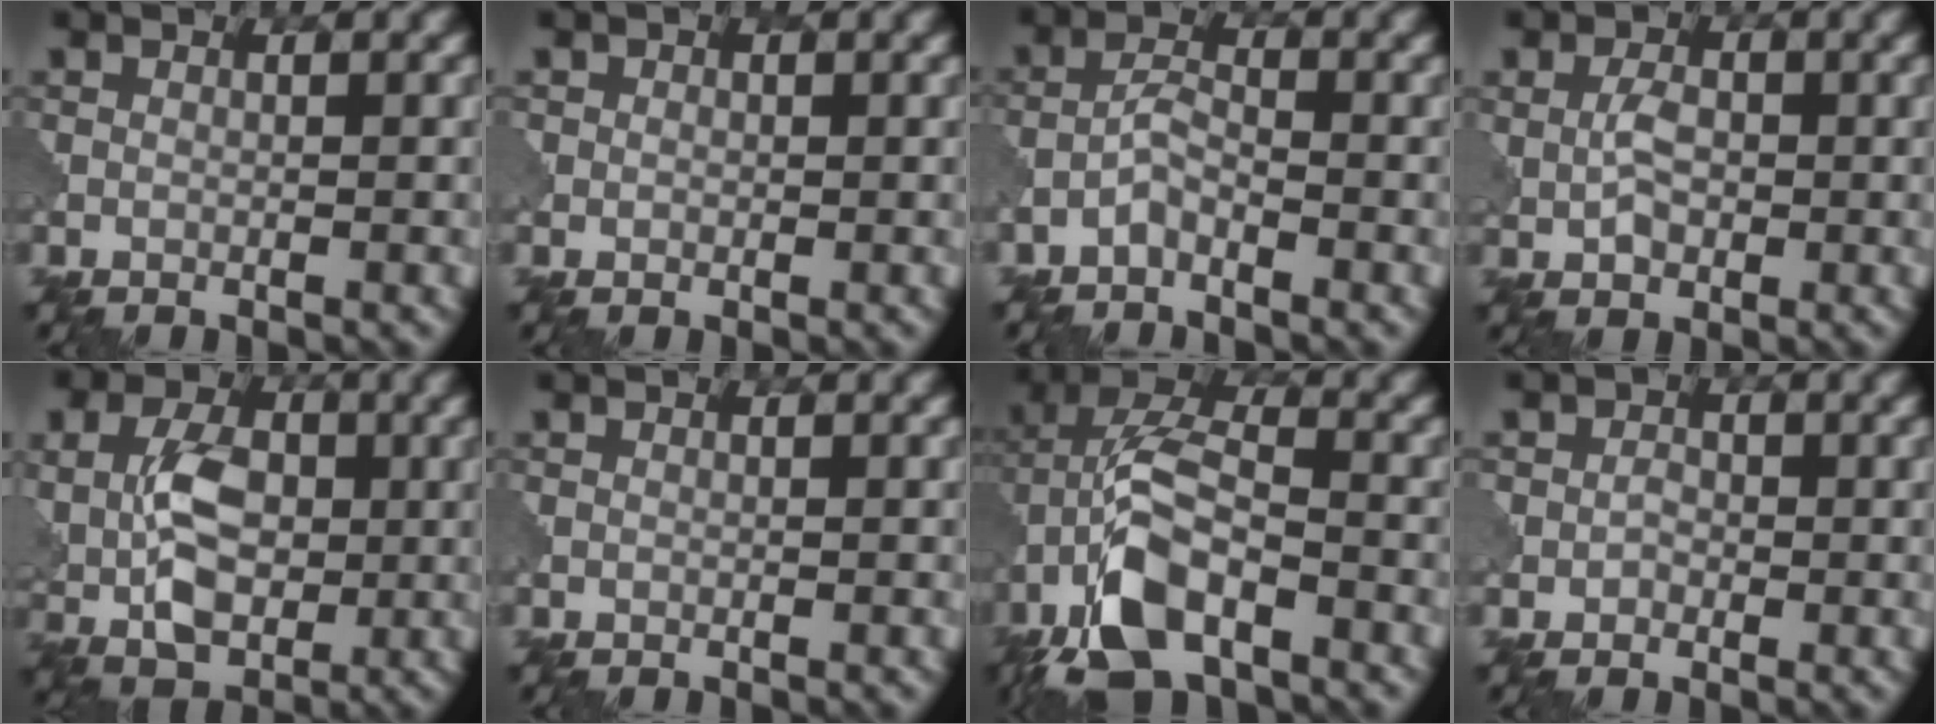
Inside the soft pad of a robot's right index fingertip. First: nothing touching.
{"total": 1.3, "force": [0.3, 1.2, 0.4], "torque": [-0.001, 0.001, -0.003]}
{"total": 2.0, "force": [-1.4, 0.6, 1.3], "torque": [-0.026, 0.009, -0.034]}
{"total": 2.8, "force": [0.1, 2.1, 1.9], "torque": [-0.037, 0.004, -0.004]}
{"total": 6.8, "force": [0.3, 4.7, 4.9], "torque": [-0.093, 0.004, 0.001]}
{"total": 0.0}
{"total": 9.1, "force": [-4.4, 4.0, 6.9], "torque": [-0.145, 0.013, -0.092]}
{"total": 1.6, "force": [-0.2, 1.5, 0.5], "torque": [0.009, 0.002, -0.013]}